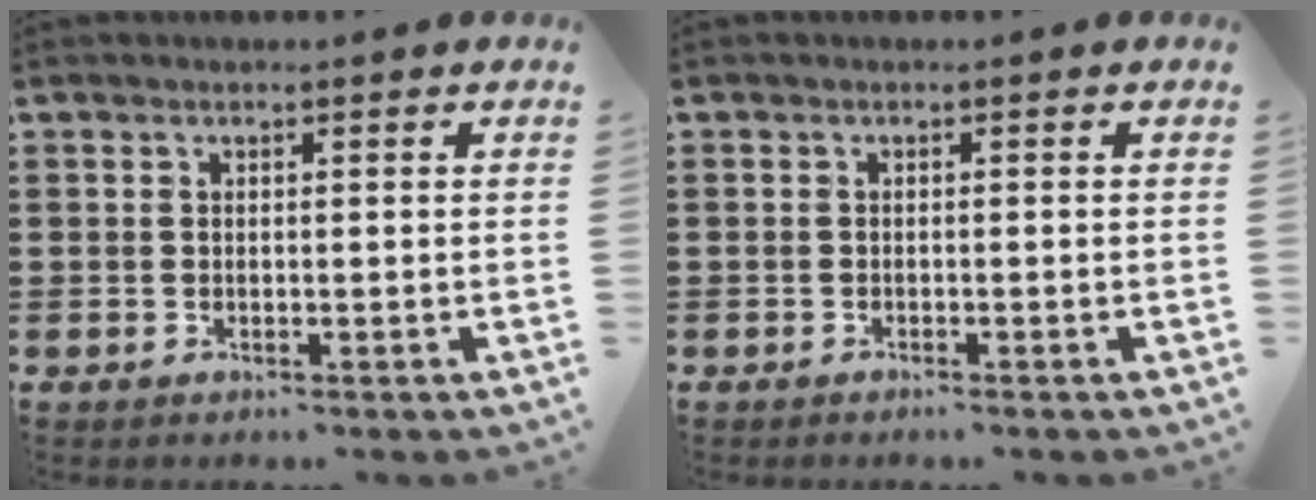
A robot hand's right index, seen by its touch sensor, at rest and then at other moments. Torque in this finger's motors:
{"motor_torque": [-1.00, 1.14, -0.97, -0.21]}